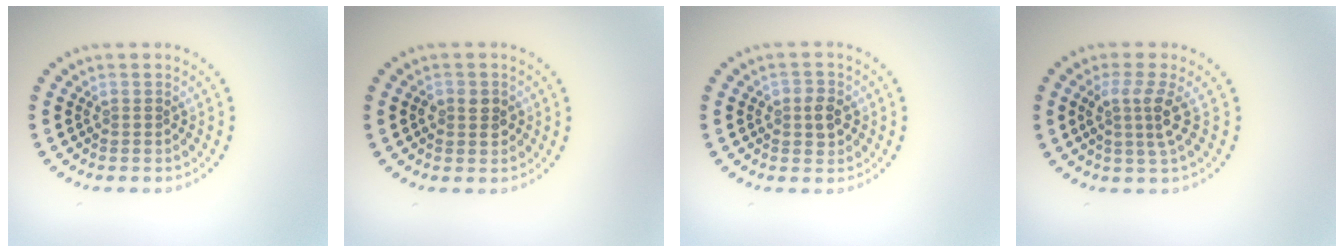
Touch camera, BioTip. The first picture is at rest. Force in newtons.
{"total": 1.9, "press": 1.9, "slide": 0.2}
{"total": 2.1, "press": 2.0, "slide": 0.5}
{"total": 3.0, "press": 2.1, "slide": 2.1}